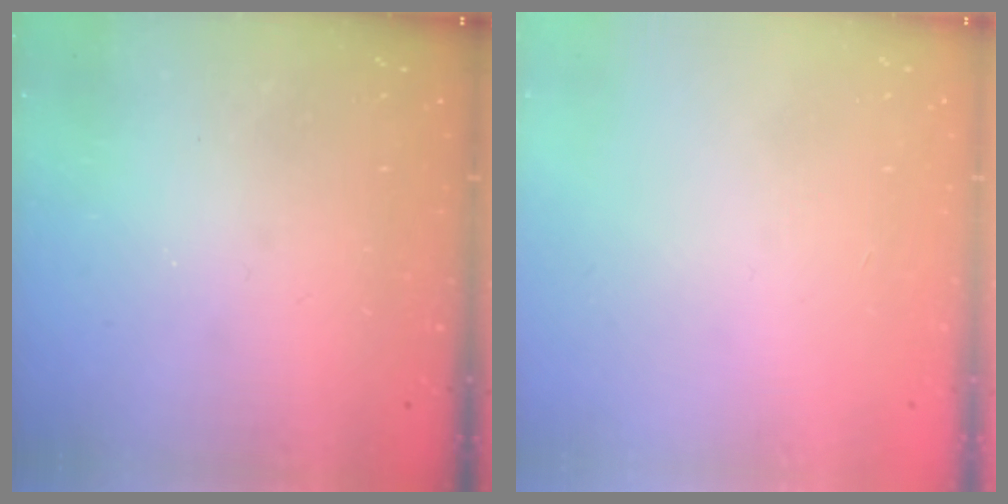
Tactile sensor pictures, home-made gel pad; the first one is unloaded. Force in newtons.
{"total": 0.0}